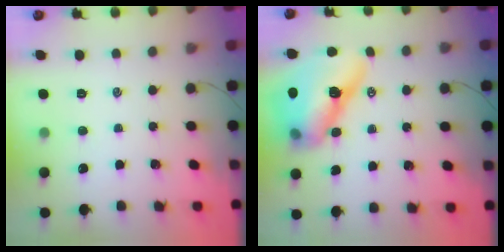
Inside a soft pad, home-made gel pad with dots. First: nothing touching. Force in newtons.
{"total": 16.8, "press": 16.0, "slide": 4.9}